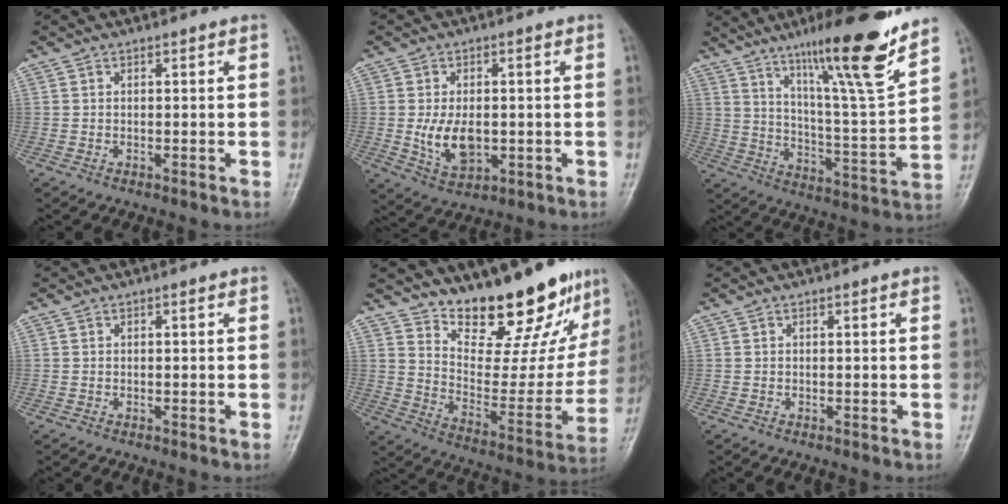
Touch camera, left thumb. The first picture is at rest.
{"total": 7.9, "force": [-0.7, 4.8, 6.2], "torque": [-0.099, -0.010, -0.003]}
{"total": 19.4, "force": [13.5, 1.9, 13.9], "torque": [-0.188, -0.081, 0.215]}
{"total": 0.0}
{"total": 20.9, "force": [16.8, 7.0, 10.2], "torque": [-0.096, -0.116, 0.248]}
{"total": 0.0}